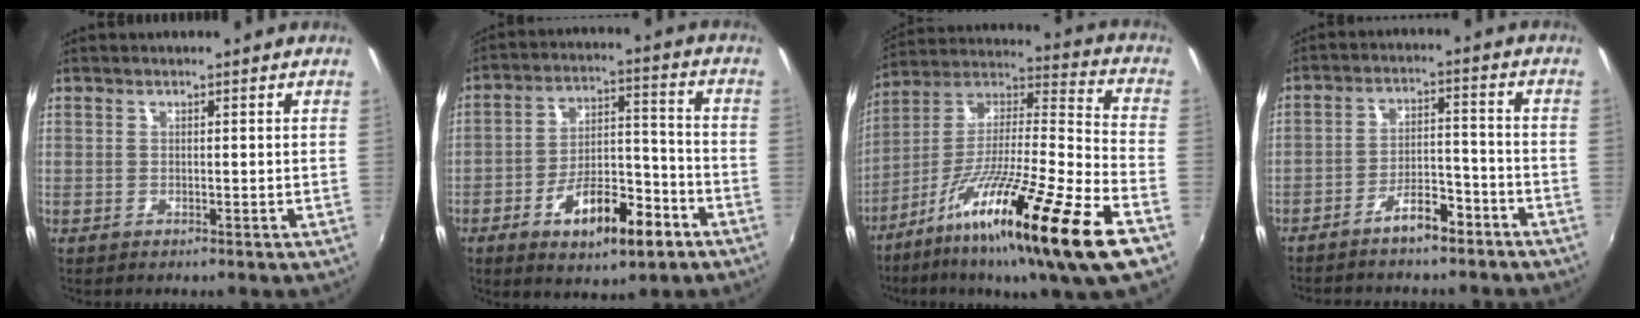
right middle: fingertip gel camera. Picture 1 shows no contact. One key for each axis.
{"total": 13.1, "fx": -6.9, "fy": 5.4, "fz": 9.8, "tx": -0.171, "ty": 0.016, "tz": -0.102}
{"total": 24.6, "fx": -13.6, "fy": 1.0, "fz": 20.5, "tx": -0.332, "ty": -0.033, "tz": -0.237}
{"total": 7.6, "fx": -6.1, "fy": 2.7, "fz": 3.7, "tx": -0.078, "ty": 0.025, "tz": -0.090}